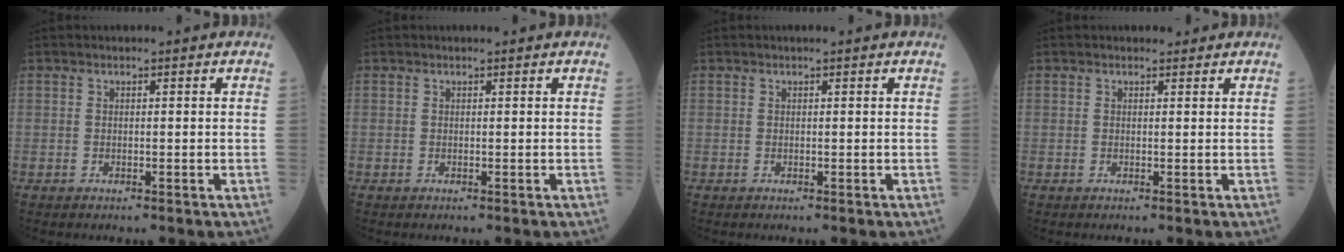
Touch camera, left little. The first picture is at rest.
{"total": 0.0}
{"total": 0.0}
{"total": 1.3, "force": [1.1, 0.6, 0.4], "torque": [-0.007, 0.004, 0.012]}